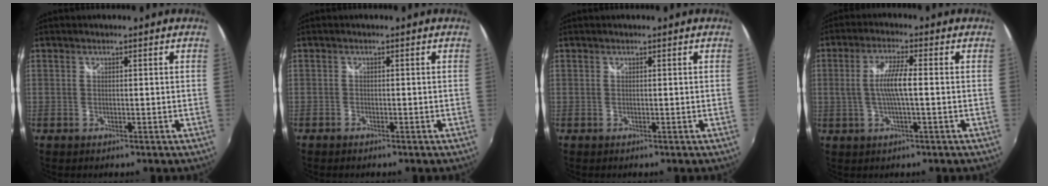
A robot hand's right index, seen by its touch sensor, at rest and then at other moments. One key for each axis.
{"total": 1.0, "fx": -0.9, "fy": 0.5, "fz": 0.2, "tx": -0.009, "ty": -0.001, "tz": -0.018}
{"total": 0.0}
{"total": 6.3, "fx": -0.3, "fy": 0.6, "fz": 6.2, "tx": -0.117, "ty": 0.000, "tz": -0.002}